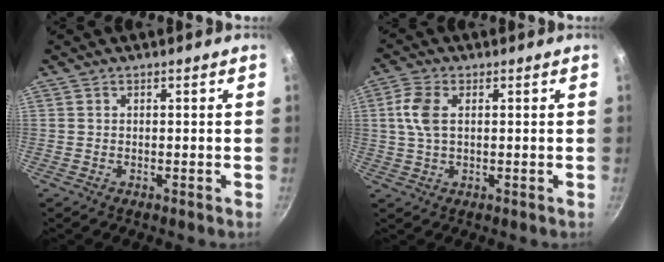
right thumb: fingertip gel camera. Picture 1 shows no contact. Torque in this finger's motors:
{"motor_torque": [-0.40, 0.57, 0.56, 0.44, 0.06]}